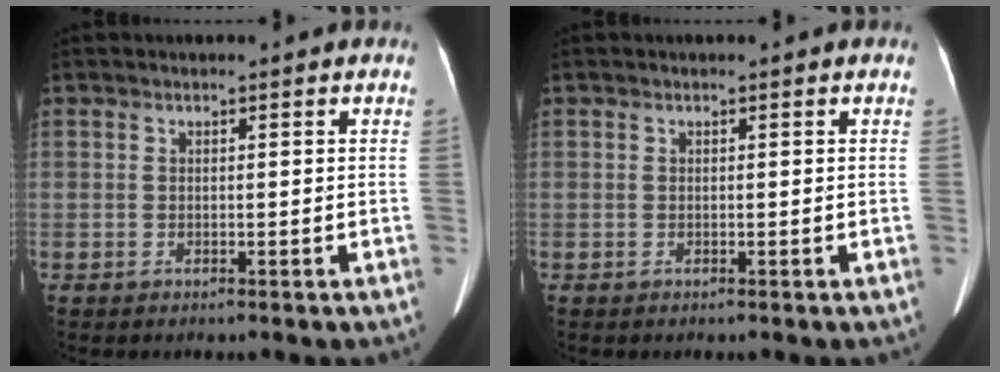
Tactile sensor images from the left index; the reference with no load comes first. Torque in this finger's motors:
{"motor_torque": [0.00, 0.00, 0.01, 0.00]}